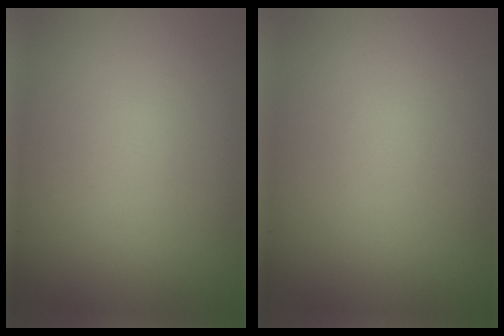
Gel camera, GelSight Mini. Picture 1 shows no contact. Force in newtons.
{"total": 0.0}